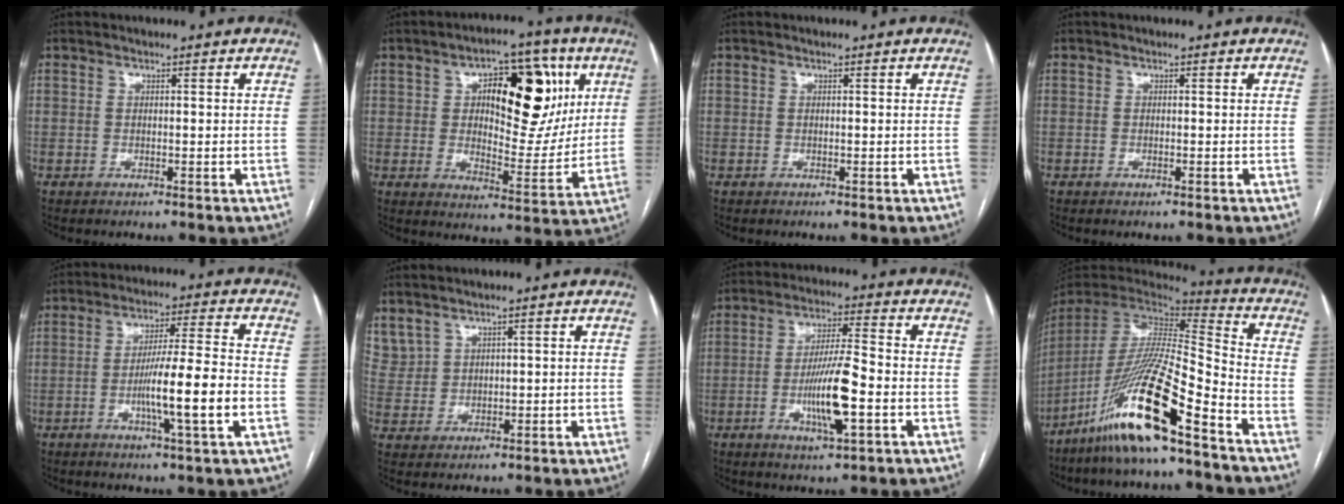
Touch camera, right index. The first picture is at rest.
{"total": 17.0, "force": [5.3, 7.6, 14.3], "torque": [-0.192, 0.024, 0.084]}
{"total": 0.0}
{"total": 0.0}
{"total": 12.1, "force": [-3.0, -0.6, 11.7], "torque": [-0.203, -0.004, -0.057]}
{"total": 5.4, "force": [4.0, 3.4, 1.3], "torque": [-0.036, 0.013, 0.096]}
{"total": 10.5, "force": [-2.9, 1.2, 10.0], "torque": [-0.187, -0.006, -0.052]}
{"total": 20.8, "force": [-13.3, 0.9, 15.9], "torque": [-0.352, -0.045, -0.257]}